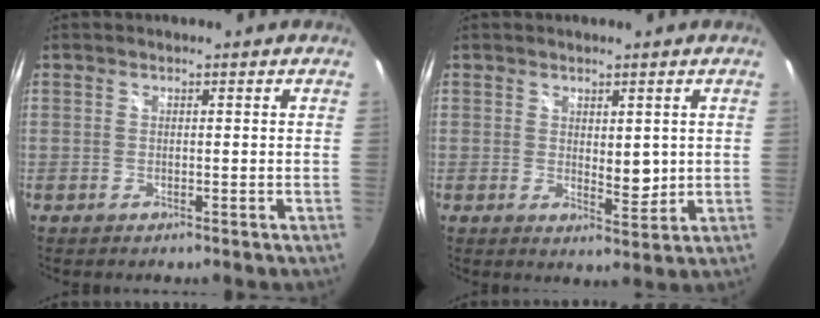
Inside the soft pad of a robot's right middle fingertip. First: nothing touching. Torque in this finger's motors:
{"motor_torque": [-0.22, -0.13, 0.07, 0.01]}